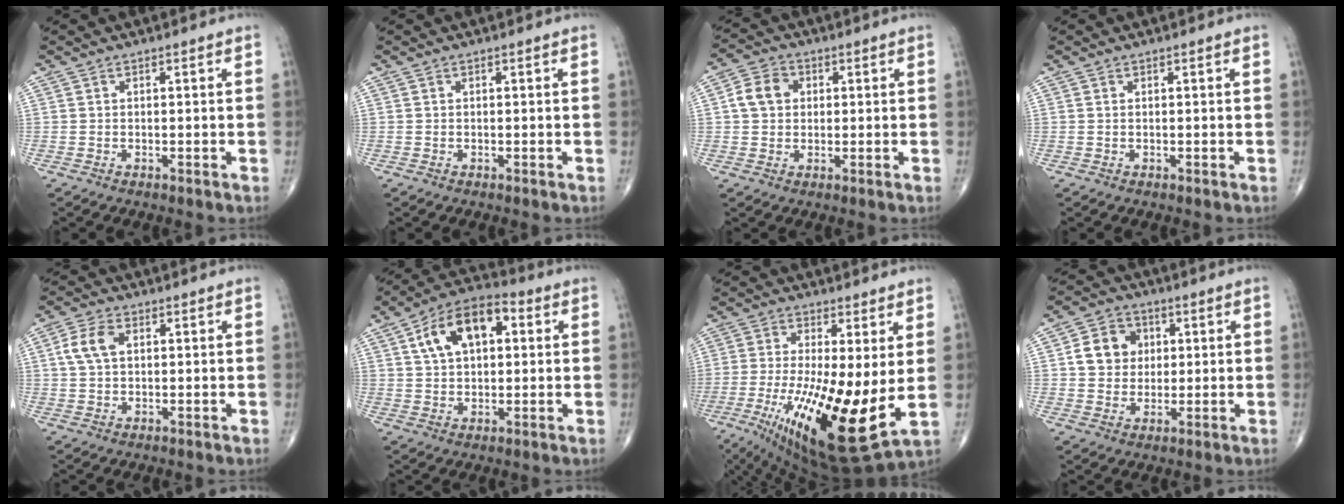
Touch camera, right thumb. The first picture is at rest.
{"total": 0.0}
{"total": 6.2, "force": [1.0, 5.1, 3.4], "torque": [-0.052, 0.010, 0.011]}
{"total": 0.0}
{"total": 5.7, "force": [1.4, 3.6, 4.2], "torque": [-0.090, 0.009, 0.025]}
{"total": 13.3, "force": [3.9, 7.6, 10.2], "torque": [-0.158, 0.020, 0.057]}
{"total": 21.4, "force": [-3.1, 5.9, 20.4], "torque": [-0.362, -0.036, -0.033]}
{"total": 8.6, "force": [1.7, 7.4, 4.0], "torque": [-0.037, -0.002, 0.025]}